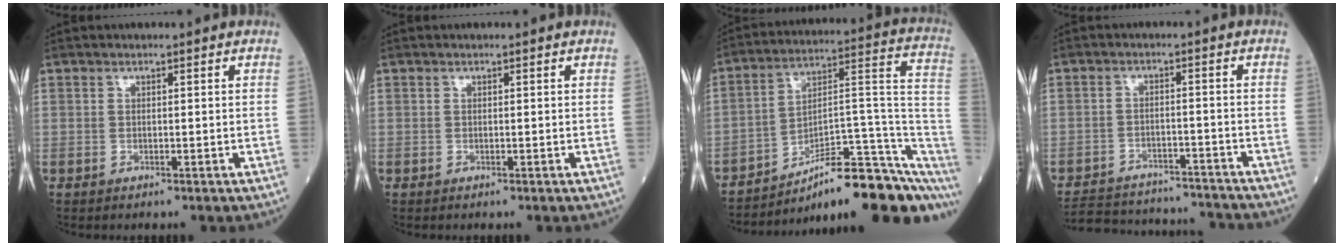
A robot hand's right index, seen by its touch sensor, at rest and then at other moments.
{"total": 0.0}
{"total": 20.6, "force": [-14.7, 4.0, 13.9], "torque": [-0.112, 0.057, -0.211]}
{"total": 15.2, "force": [-14.5, 3.2, 3.3], "torque": [-0.063, 0.013, -0.199]}